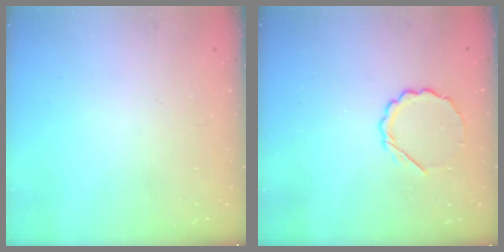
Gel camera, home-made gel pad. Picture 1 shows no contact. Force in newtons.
{"total": 5.9, "press": 5.7, "slide": 1.4}